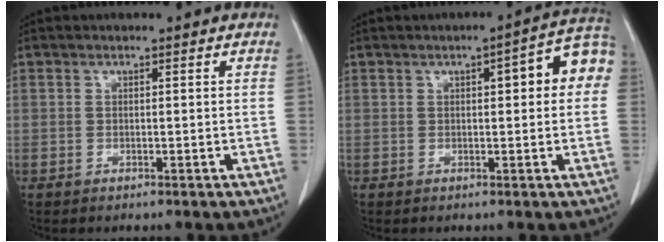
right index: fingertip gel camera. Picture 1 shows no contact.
{"total": 7.8, "force": [1.6, 2.0, 7.3], "torque": [-0.088, 0.027, 0.013]}